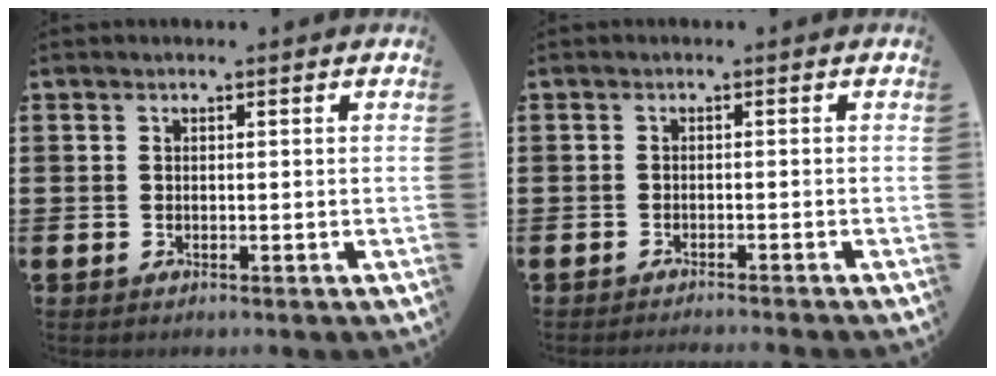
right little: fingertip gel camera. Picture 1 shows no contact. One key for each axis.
{"total": 0.9, "fx": -0.9, "fy": -0.3, "fz": 0.1, "tx": 0.000, "ty": 0.000, "tz": -0.018}